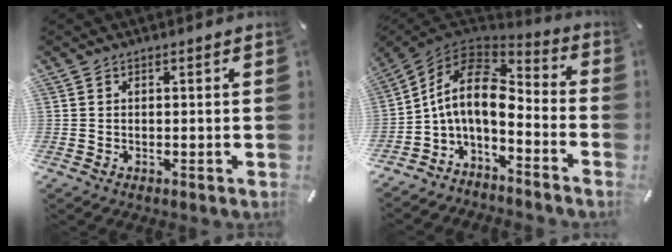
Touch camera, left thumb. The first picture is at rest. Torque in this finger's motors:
{"motor_torque": [-0.41, 2.57, 0.67, 0.65, 0.56]}